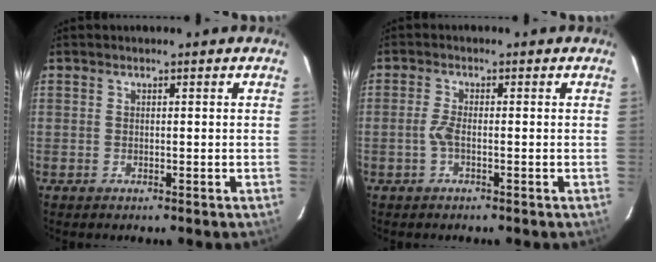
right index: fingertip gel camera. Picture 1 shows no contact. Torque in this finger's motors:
{"motor_torque": [0.38, 0.01, 0.26, 0.06]}